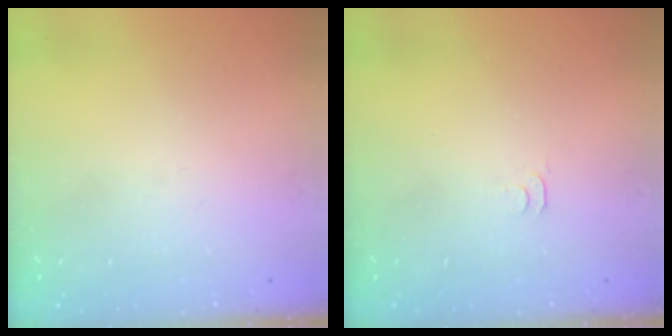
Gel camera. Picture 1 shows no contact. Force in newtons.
{"total": 2.8, "press": 2.7, "slide": 0.5}